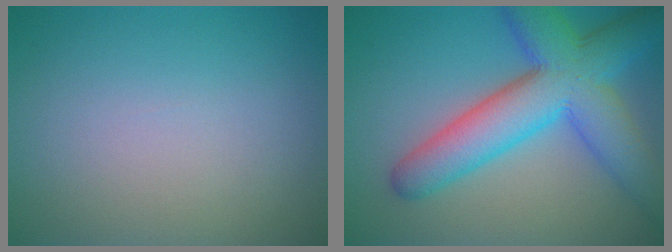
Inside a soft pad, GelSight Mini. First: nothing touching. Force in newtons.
{"total": 9.6, "press": 9.6, "slide": 0.2}